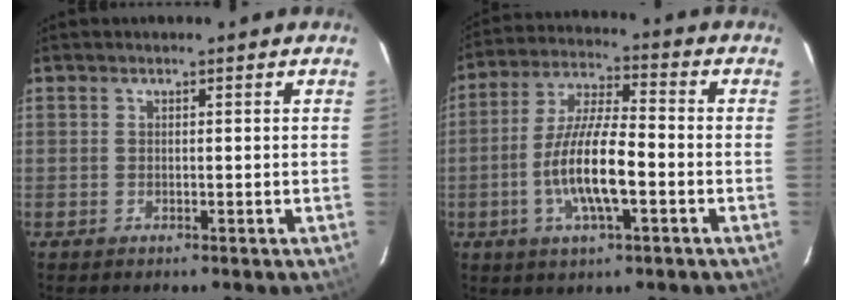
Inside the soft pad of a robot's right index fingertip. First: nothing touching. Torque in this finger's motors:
{"motor_torque": [1.36, -0.78, 0.96, 0.21]}